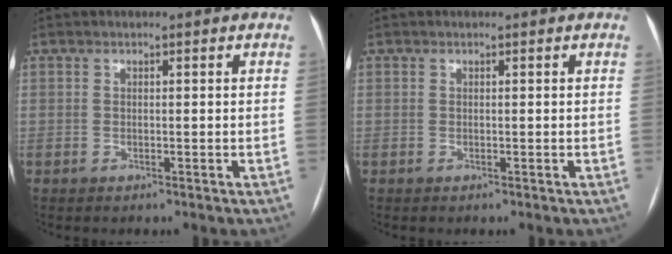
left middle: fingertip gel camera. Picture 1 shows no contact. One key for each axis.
{"total": 0.0}